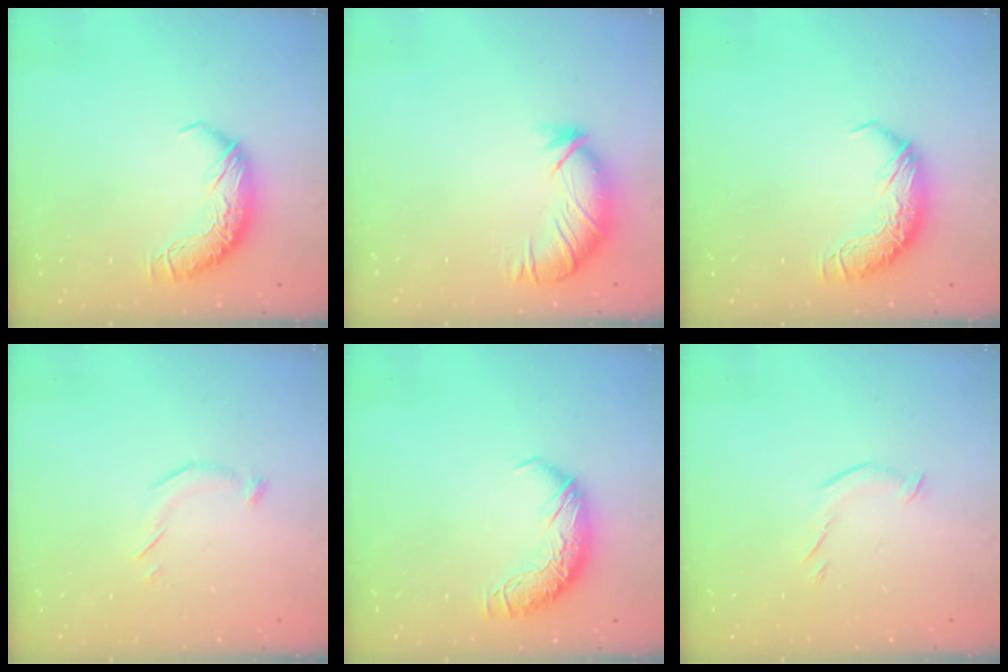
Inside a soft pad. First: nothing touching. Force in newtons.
{"total": 2.7, "press": 2.4, "slide": 1.4}
{"total": 0.0}
{"total": 6.8, "press": 6.7, "slide": 0.4}
{"total": 0.0}
{"total": 5.2, "press": 5.0, "slide": 1.2}